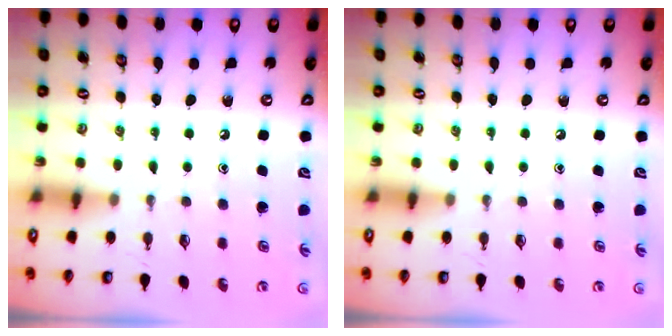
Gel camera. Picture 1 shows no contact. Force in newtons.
{"total": 0.0}